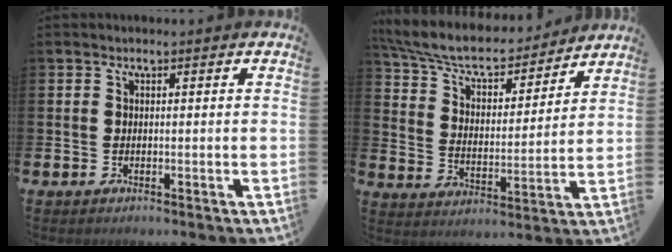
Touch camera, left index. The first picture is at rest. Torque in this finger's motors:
{"motor_torque": [1.06, -1.08, 0.39, 0.07]}